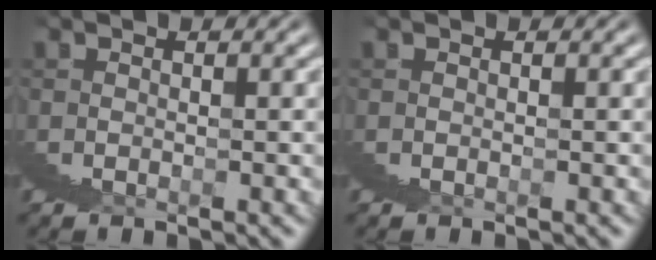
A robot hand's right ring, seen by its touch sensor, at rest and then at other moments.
{"total": 0.0}